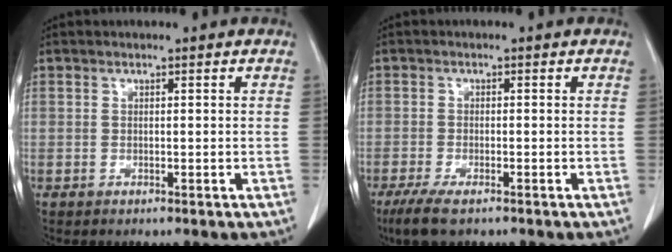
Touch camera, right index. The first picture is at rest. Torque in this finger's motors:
{"motor_torque": [0.21, -0.23, 0.13, 0.06]}